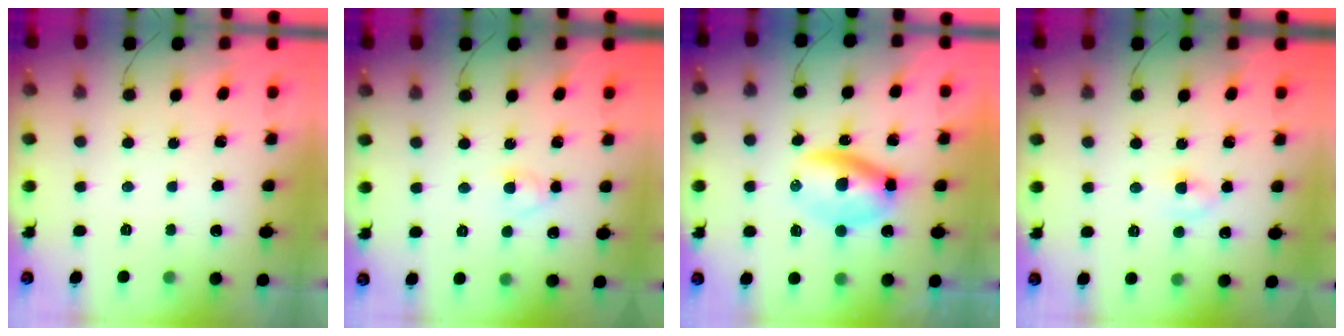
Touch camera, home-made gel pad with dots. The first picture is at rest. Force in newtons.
{"total": 2.8, "press": 2.6, "slide": 1.1}
{"total": 6.1, "press": 6.0, "slide": 1.3}
{"total": 2.8, "press": 2.6, "slide": 1.0}